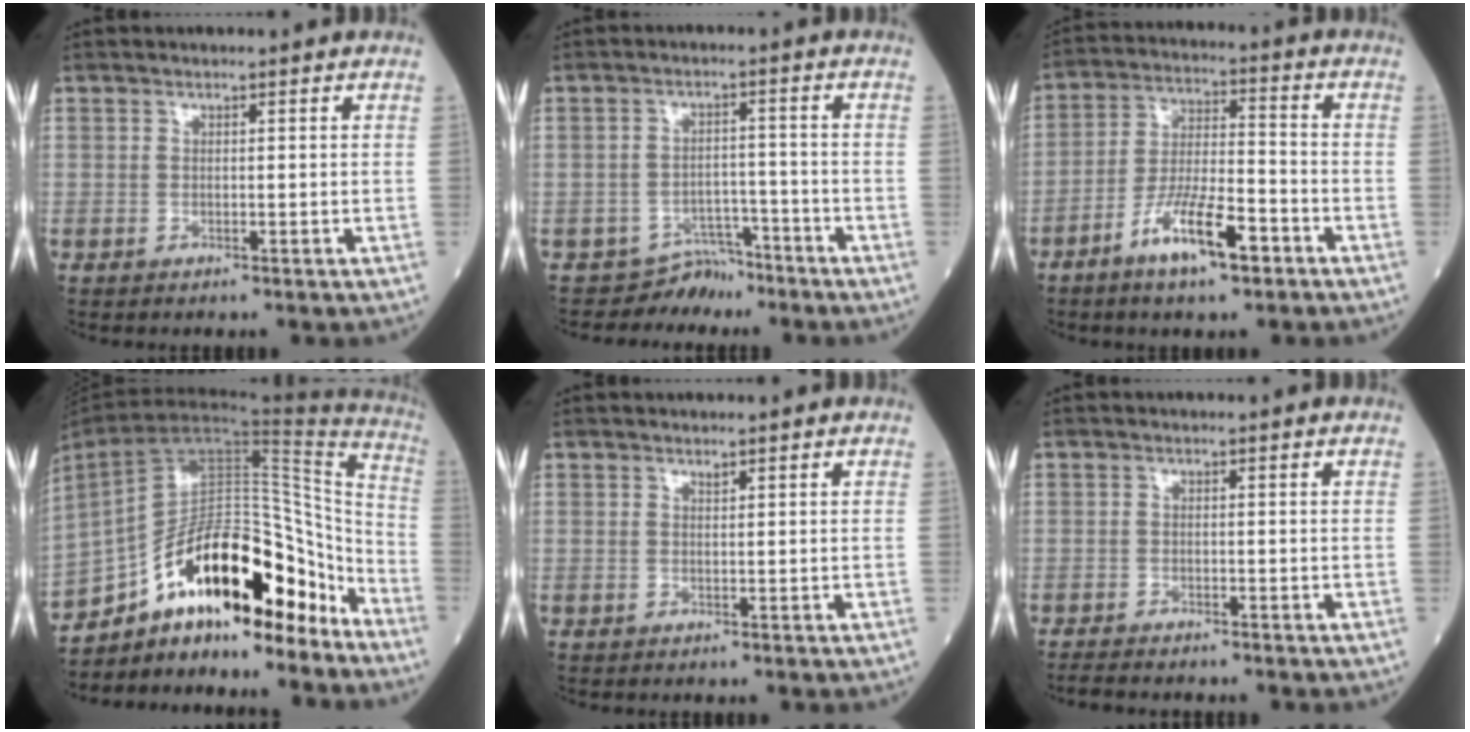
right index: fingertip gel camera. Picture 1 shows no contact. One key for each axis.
{"total": 3.8, "fx": -3.3, "fy": 1.5, "fz": -0.9, "tx": 0.017, "ty": 0.017, "tz": -0.051}
{"total": 10.2, "fx": -5.6, "fy": 2.0, "fz": 8.2, "tx": -0.160, "ty": -0.005, "tz": -0.104}
{"total": 23.6, "fx": -16.0, "fy": 7.9, "fz": 15.6, "tx": -0.261, "ty": 0.033, "tz": -0.255}
{"total": 0.6, "fx": 0.5, "fy": -0.1, "fz": 0.2, "tx": -0.009, "ty": -0.005, "tz": 0.010}
{"total": 3.5, "fx": -3.2, "fy": 0.4, "fz": 1.4, "tx": -0.024, "ty": -0.009, "tz": -0.049}